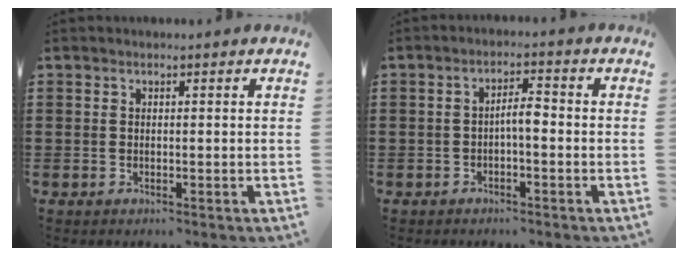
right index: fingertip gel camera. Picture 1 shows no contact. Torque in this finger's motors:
{"motor_torque": [0.91, -0.45, 0.09, 0.11]}